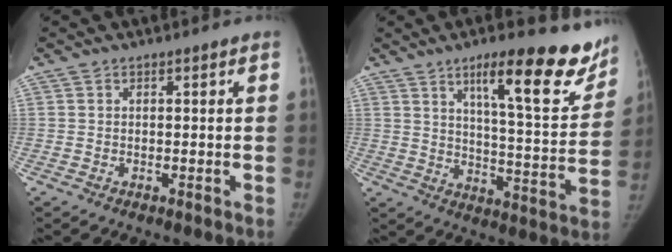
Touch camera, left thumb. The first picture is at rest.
{"total": 19.9, "force": [13.0, 4.8, 14.3], "torque": [-0.151, -0.070, 0.190]}